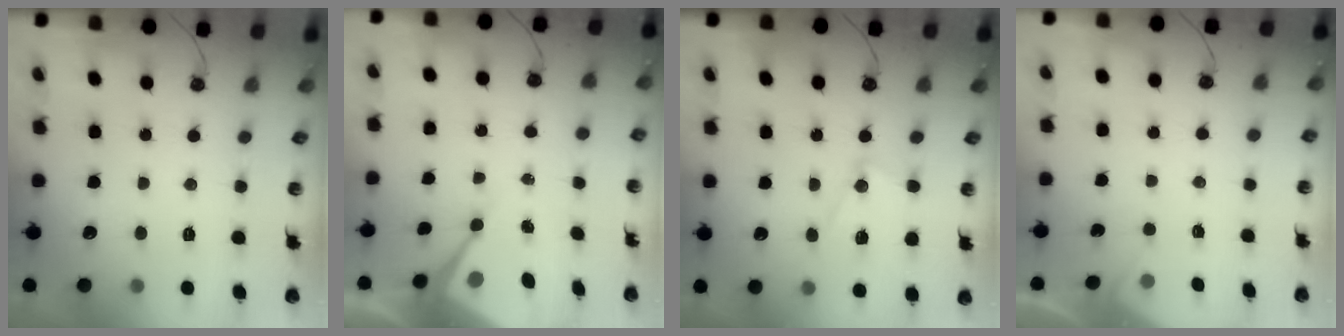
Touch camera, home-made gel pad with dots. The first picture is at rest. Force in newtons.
{"total": 8.9, "press": 8.9, "slide": 0.5}
{"total": 10.8, "press": 10.8, "slide": 0.4}
{"total": 2.5, "press": 2.5, "slide": 0.4}